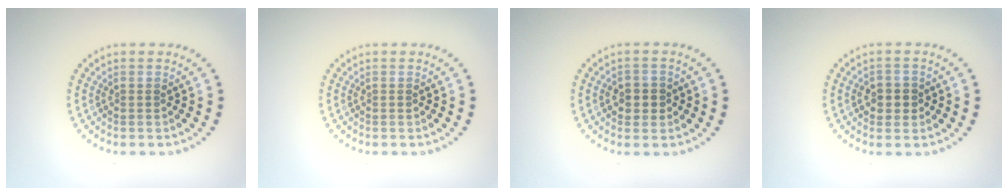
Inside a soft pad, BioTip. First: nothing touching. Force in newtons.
{"total": 0.0}
{"total": 2.3, "press": 2.2, "slide": 0.5}
{"total": 2.3, "press": 2.2, "slide": 0.5}